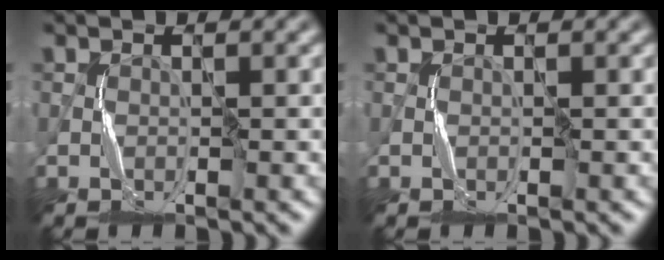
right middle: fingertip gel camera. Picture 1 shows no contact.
{"total": 0.0}